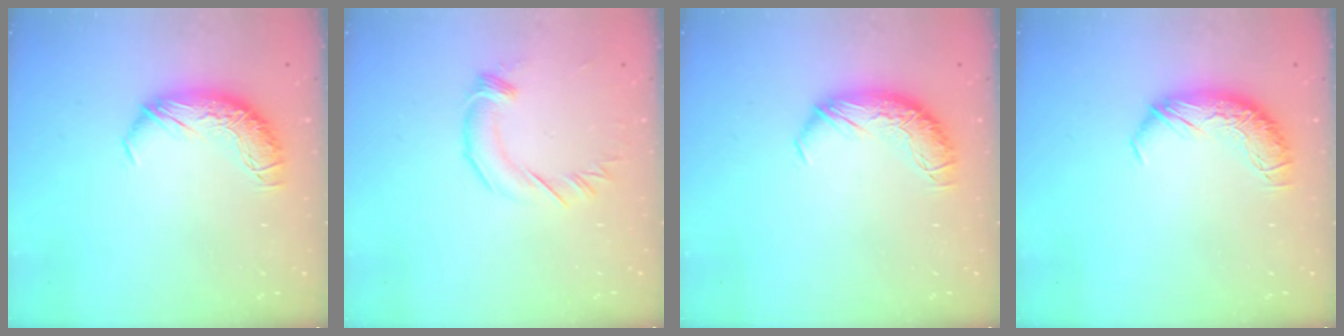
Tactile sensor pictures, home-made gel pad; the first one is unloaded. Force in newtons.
{"total": 1.9, "press": 1.9, "slide": 0.1}
{"total": 0.0}
{"total": 0.0}